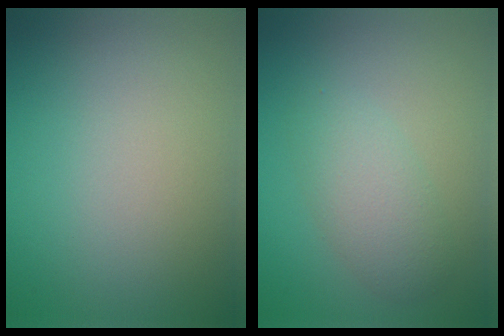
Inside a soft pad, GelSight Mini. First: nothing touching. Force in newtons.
{"total": 3.1, "press": 3.1, "slide": 0.2}